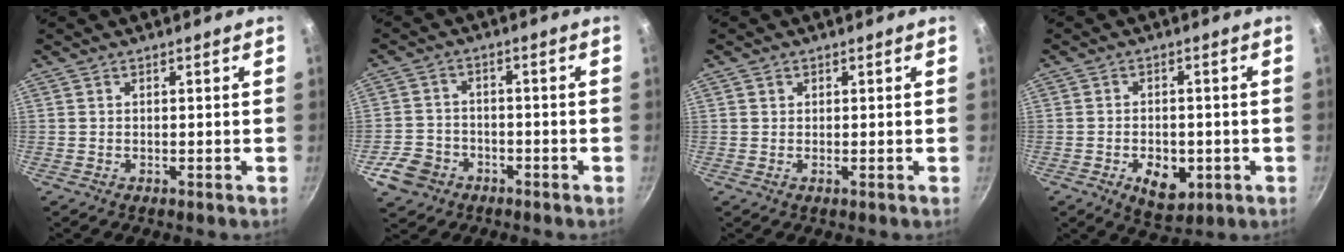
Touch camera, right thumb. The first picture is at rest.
{"total": 7.0, "force": [-3.6, 5.5, 2.4], "torque": [-0.037, 0.031, -0.063]}
{"total": 0.8, "force": [0.3, 0.7, 0.2], "torque": [-0.001, 0.003, 0.003]}
{"total": 7.7, "force": [-2.5, 4.8, 5.5], "torque": [-0.062, 0.003, -0.026]}